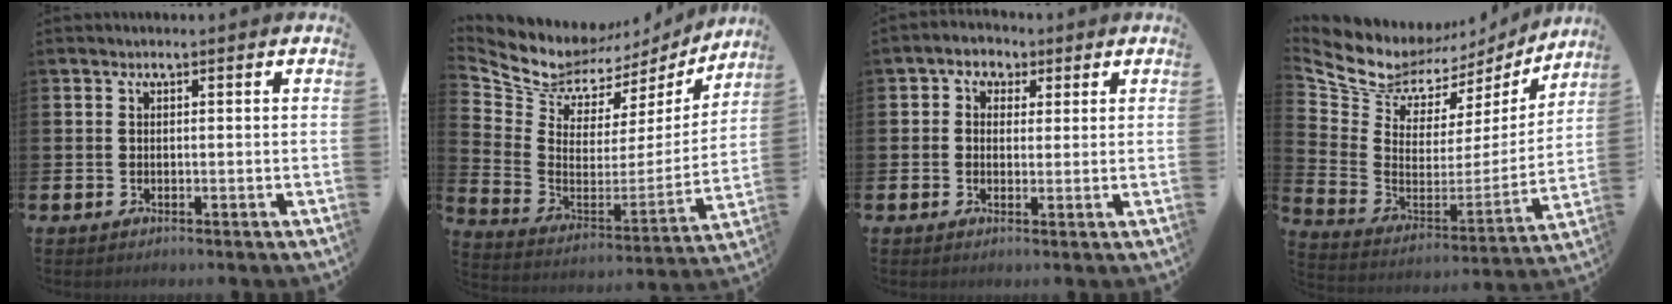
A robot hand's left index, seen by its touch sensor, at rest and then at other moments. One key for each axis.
{"total": 7.8, "fx": 7.1, "fy": 3.3, "fz": 0.9, "tx": -0.067, "ty": -0.059, "tz": 0.121}
{"total": 2.7, "fx": 1.4, "fy": 2.4, "fz": 0.2, "tx": -0.018, "ty": 0.003, "tz": 0.020}
{"total": 8.6, "fx": 7.3, "fy": 4.2, "fz": 1.6, "tx": -0.080, "ty": -0.053, "tz": 0.126}